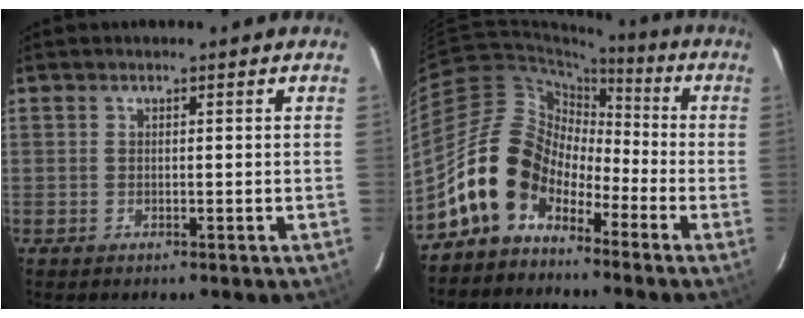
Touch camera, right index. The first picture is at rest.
{"total": 11.8, "force": [-6.8, 8.4, 4.9], "torque": [-0.098, 0.032, -0.131]}